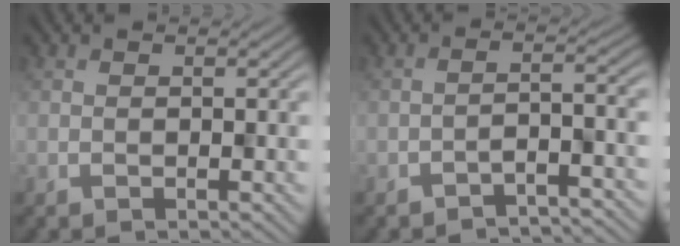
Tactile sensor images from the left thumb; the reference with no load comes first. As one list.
[{"total": 2.9, "force": [-2.8, 0.5, 0.8], "torque": [-0.002, 0.008, -0.051]}]